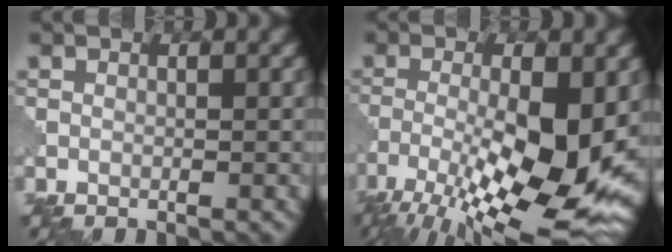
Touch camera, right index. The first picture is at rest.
{"total": 13.6, "force": [-5.0, 4.1, 12.0], "torque": [-0.218, -0.025, -0.082]}